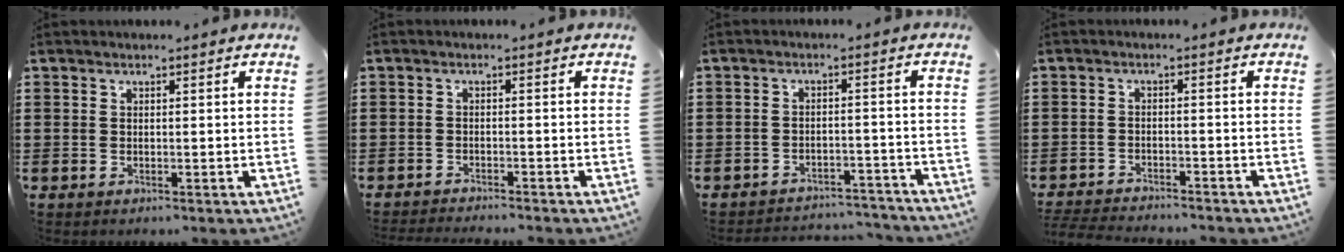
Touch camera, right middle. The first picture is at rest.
{"total": 1.7, "force": [-1.7, -0.1, 0.0], "torque": [-0.004, 0.002, -0.035]}
{"total": 3.7, "force": [-3.6, 0.4, -0.2], "torque": [-0.003, 0.002, -0.079]}
{"total": 3.3, "force": [-3.2, 0.2, 0.3], "torque": [-0.015, -0.003, -0.071]}